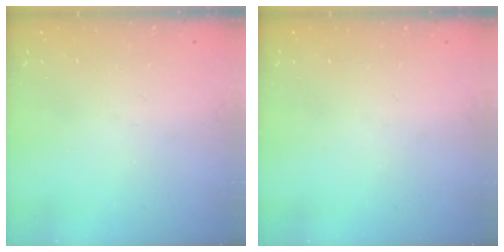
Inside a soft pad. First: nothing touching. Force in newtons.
{"total": 0.0}